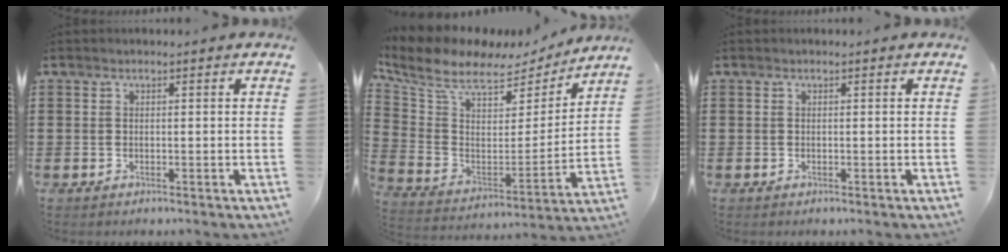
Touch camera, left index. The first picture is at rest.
{"total": 8.9, "force": [6.9, 3.6, 4.2], "torque": [-0.117, -0.042, 0.121]}
{"total": 0.0}